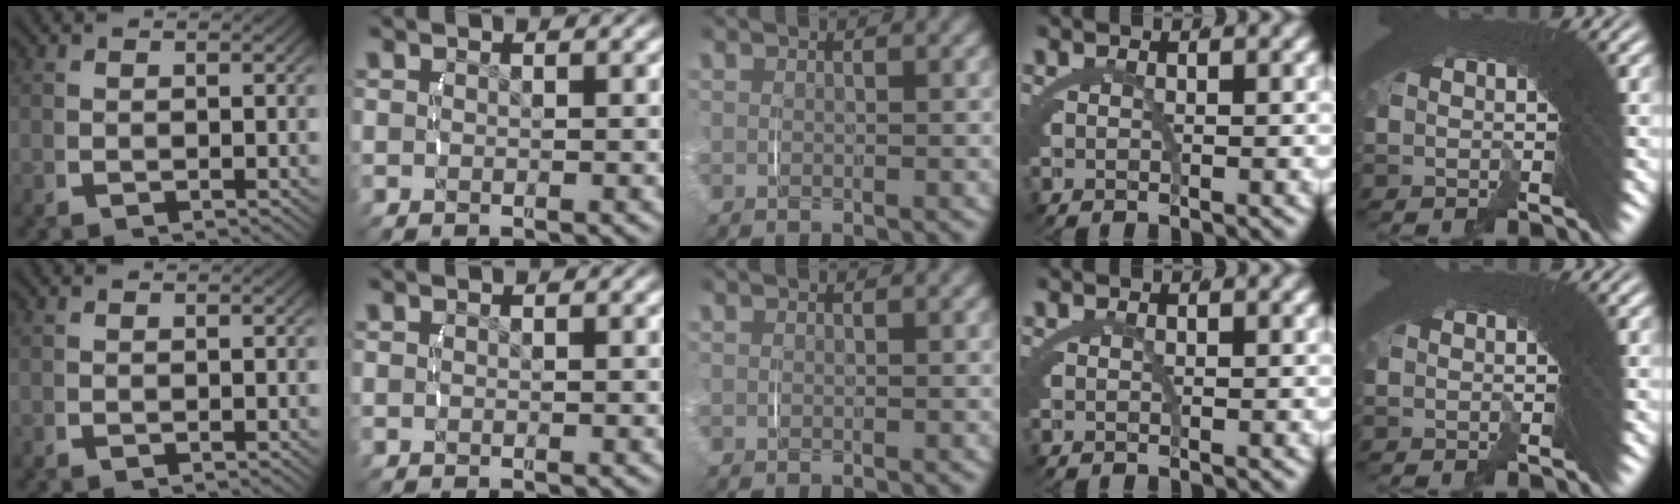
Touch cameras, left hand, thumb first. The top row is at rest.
{}